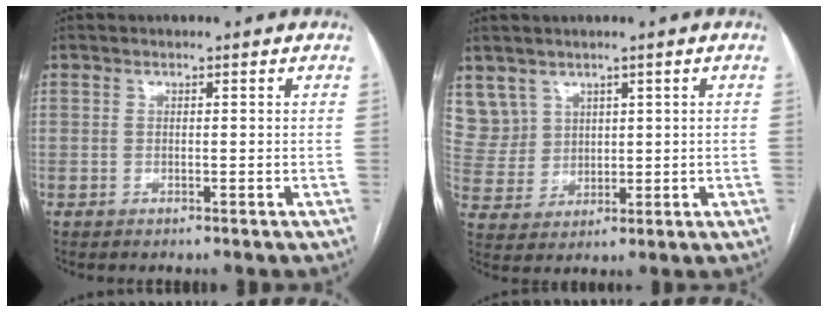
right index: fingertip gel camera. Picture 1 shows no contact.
{"total": 6.9, "force": [4.0, 5.6, 0.2], "torque": [-0.011, 0.018, 0.100]}